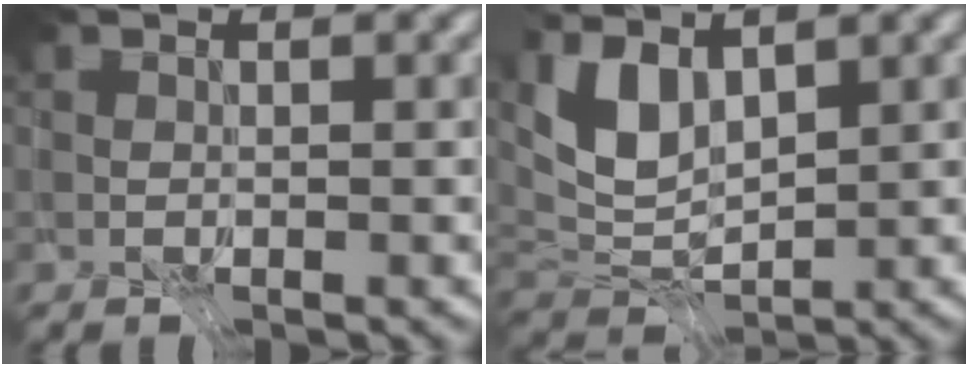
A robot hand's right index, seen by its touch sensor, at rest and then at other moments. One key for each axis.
{"total": 1.5, "fx": 1.0, "fy": -0.6, "fz": 1.0, "tx": -0.022, "ty": -0.012, "tz": 0.030}